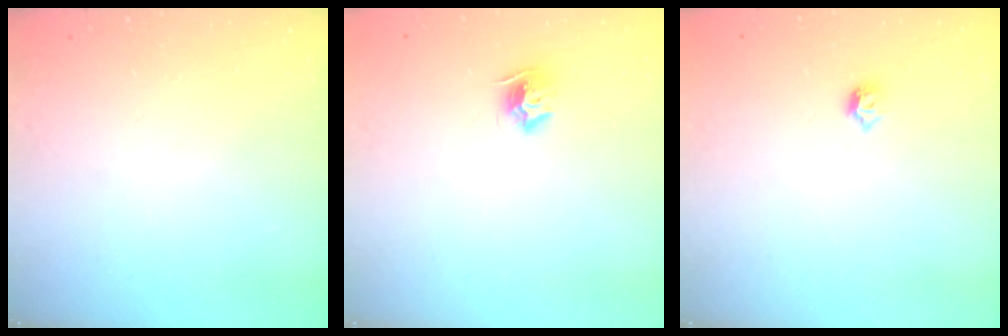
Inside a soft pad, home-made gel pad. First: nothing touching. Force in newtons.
{"total": 8.1, "press": 8.1, "slide": 0.2}
{"total": 4.8, "press": 4.7, "slide": 1.0}